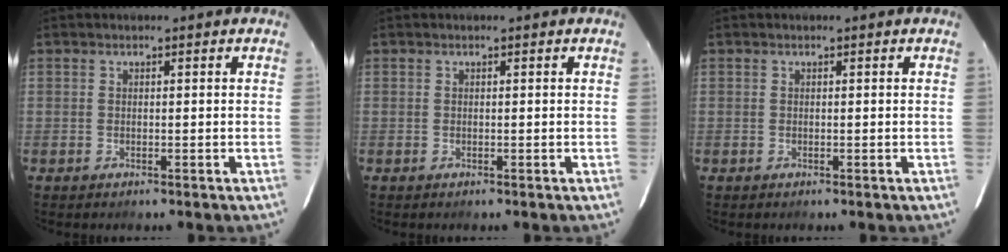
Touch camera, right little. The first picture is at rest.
{"total": 0.0}
{"total": 0.0}